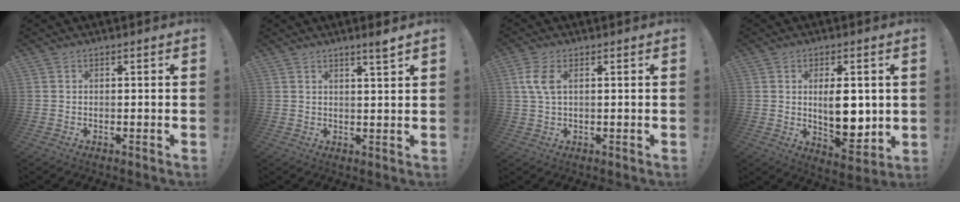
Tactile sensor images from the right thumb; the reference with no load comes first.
{"total": 3.5, "force": [2.5, -0.3, 2.3], "torque": [-0.025, -0.023, 0.037]}
{"total": 5.2, "force": [1.5, 2.1, 4.6], "torque": [-0.087, -0.001, 0.025]}
{"total": 11.4, "force": [1.1, 5.8, 9.7], "torque": [-0.147, -0.011, 0.022]}